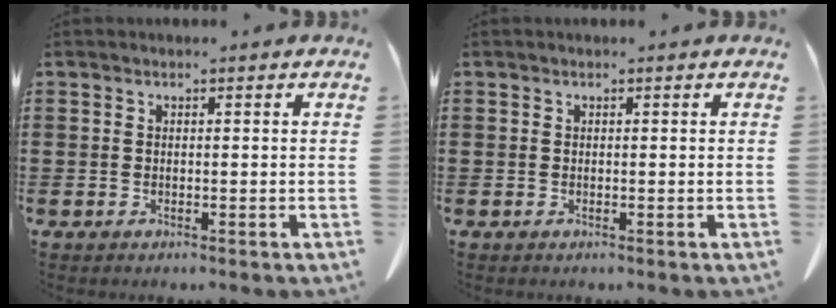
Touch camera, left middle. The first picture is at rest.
{"total": 0.0}